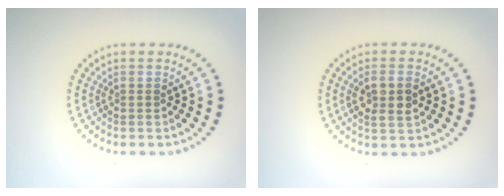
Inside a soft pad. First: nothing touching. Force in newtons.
{"total": 2.7, "press": 2.6, "slide": 0.7}